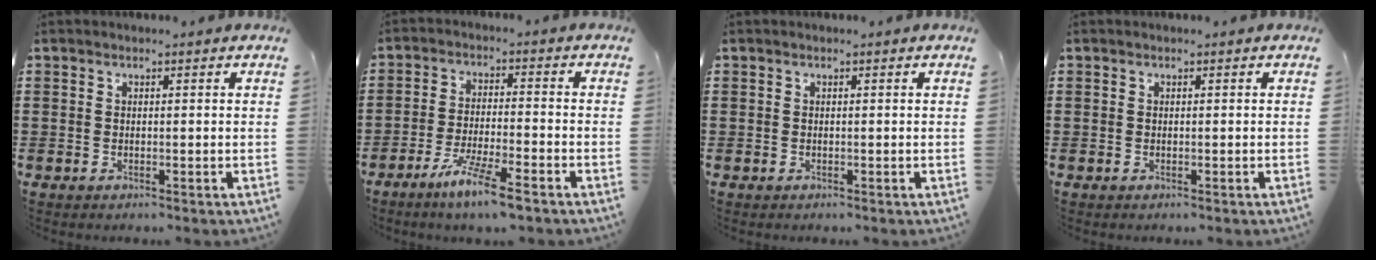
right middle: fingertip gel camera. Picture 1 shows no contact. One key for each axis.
{"total": 7.1, "fx": -5.4, "fy": 0.3, "fz": 4.7, "tx": -0.092, "ty": -0.009, "tz": -0.096}
{"total": 0.0}
{"total": 0.0}